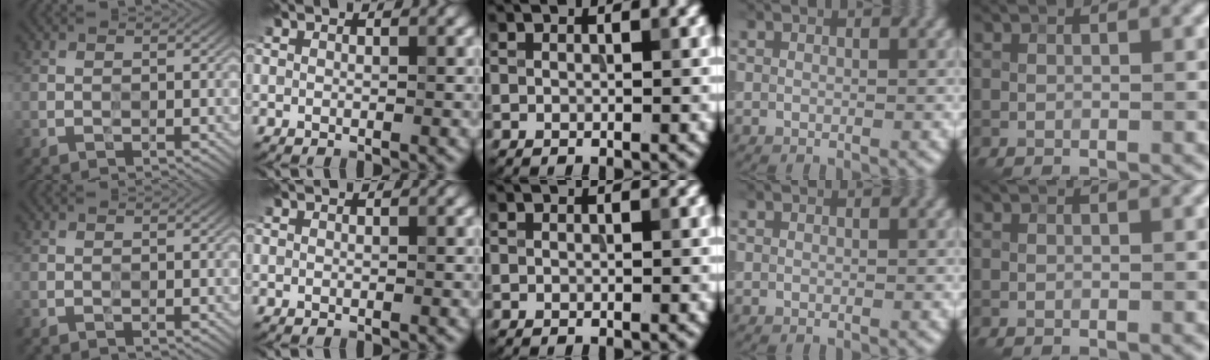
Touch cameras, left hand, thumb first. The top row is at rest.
{}